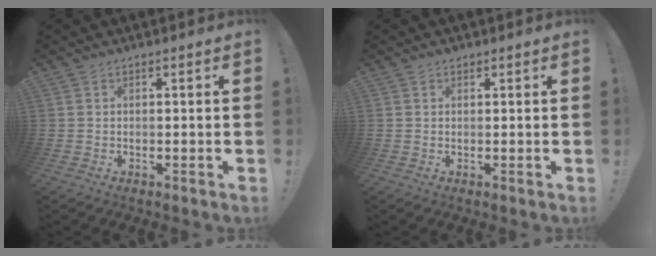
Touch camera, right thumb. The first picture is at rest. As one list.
[{"total": 0.7, "force": [0.5, 0.5, 0.1], "torque": [0.002, -0.001, 0.010]}]